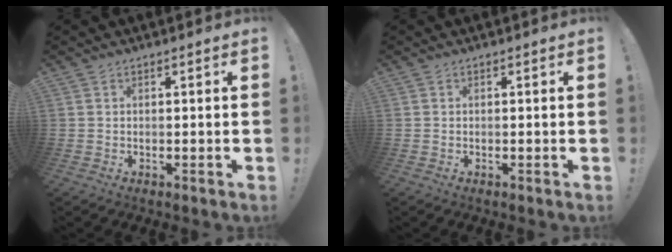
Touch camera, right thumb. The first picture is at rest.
{"total": 0.0}